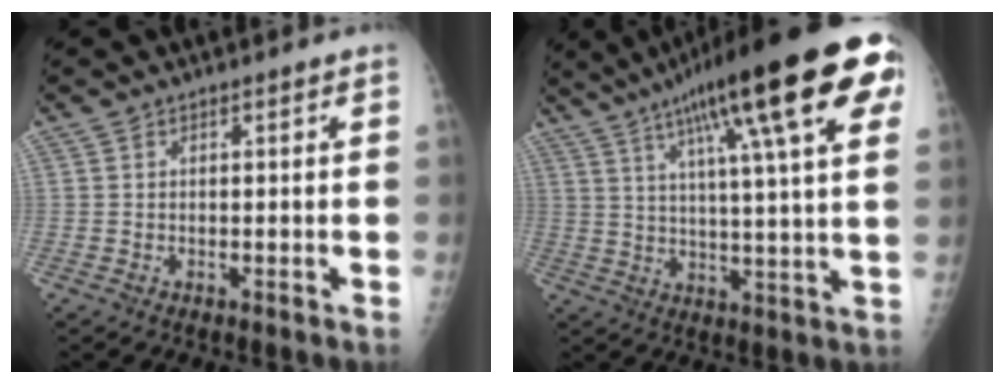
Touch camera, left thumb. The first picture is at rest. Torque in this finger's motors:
{"motor_torque": [0.89, 0.63, 1.96, -0.81, 0.21]}